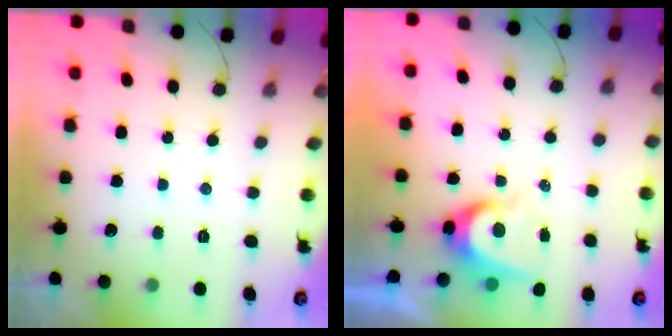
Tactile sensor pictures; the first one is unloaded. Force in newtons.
{"total": 7.2, "press": 7.2, "slide": 0.5}